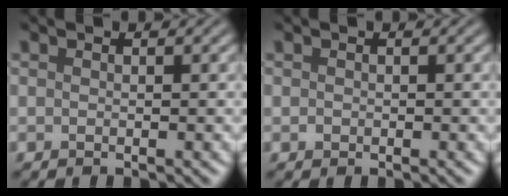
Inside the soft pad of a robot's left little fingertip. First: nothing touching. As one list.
[{"total": 0.5, "force": [-0.1, 0.5, 0.1], "torque": [0.001, -0.005, -0.004]}]